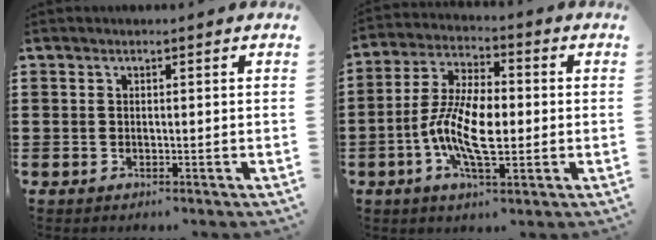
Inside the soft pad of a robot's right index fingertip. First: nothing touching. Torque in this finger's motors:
{"motor_torque": [2.14, 0.00, 1.05, 0.21]}